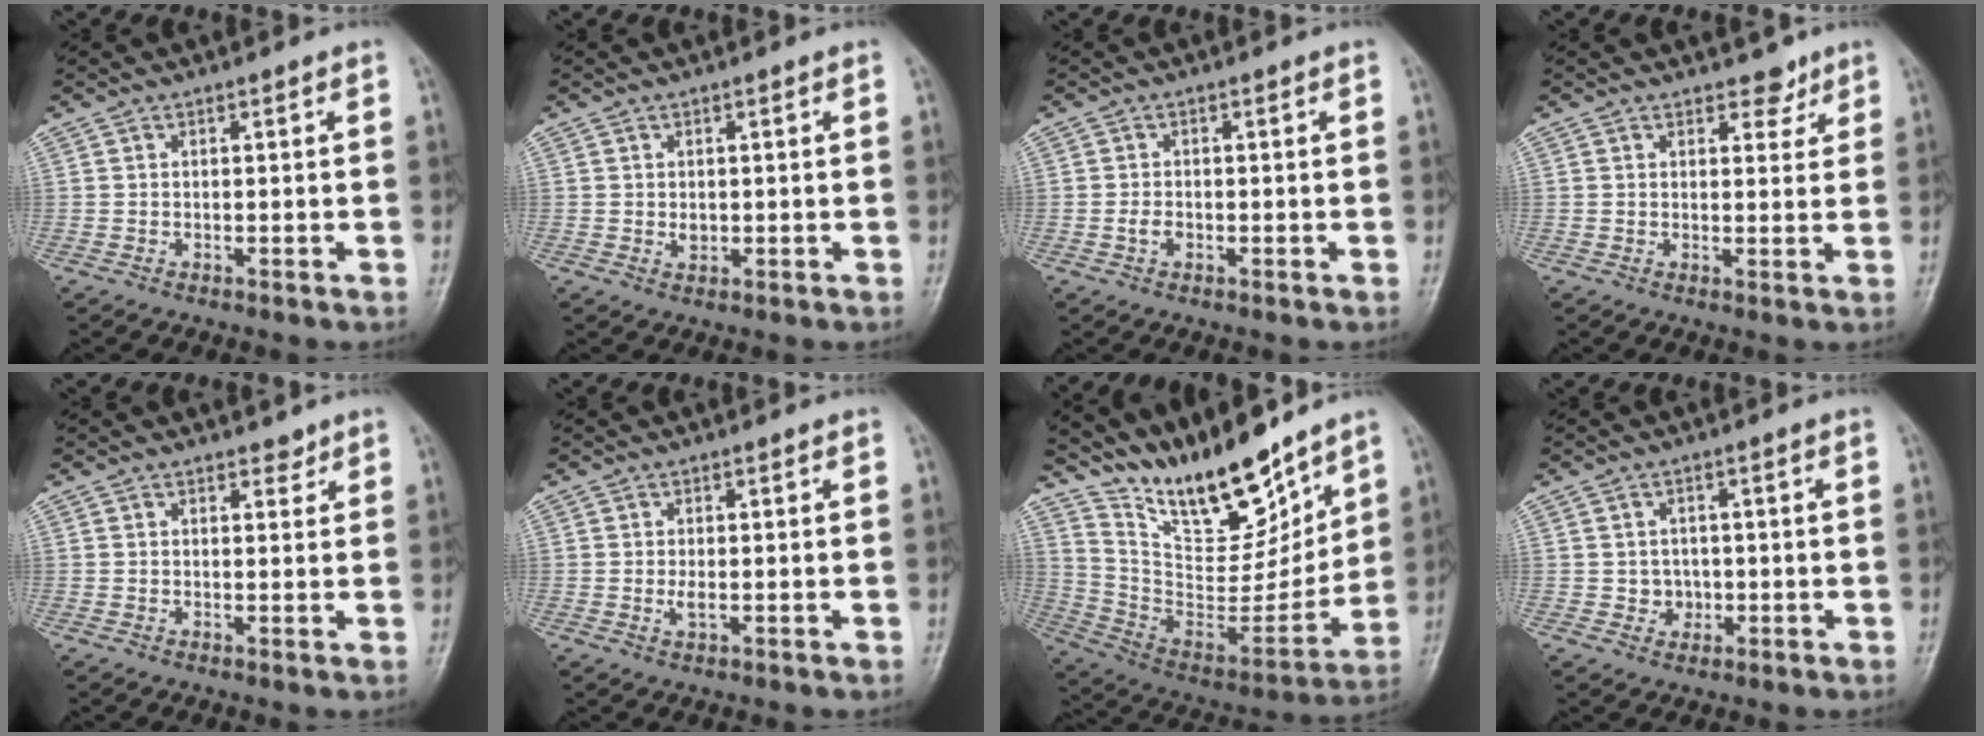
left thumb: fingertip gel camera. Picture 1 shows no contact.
{"total": 1.4, "force": [0.3, 1.0, 0.9], "torque": [-0.010, -0.003, 0.008]}
{"total": 1.5, "force": [-0.4, 1.0, 1.0], "torque": [-0.016, 0.001, -0.009]}
{"total": 3.2, "force": [2.4, 1.8, 1.0], "torque": [0.008, -0.014, 0.033]}
{"total": 1.9, "force": [1.5, 0.9, 0.6], "torque": [0.005, -0.010, 0.019]}
{"total": 1.5, "force": [0.1, 0.7, 1.3], "torque": [-0.024, -0.004, 0.005]}
{"total": 20.8, "force": [16.7, 6.6, 10.5], "torque": [-0.130, -0.101, 0.304]}
{"total": 2.6, "force": [-0.1, 2.5, 0.8], "torque": [0.005, 0.004, 0.001]}